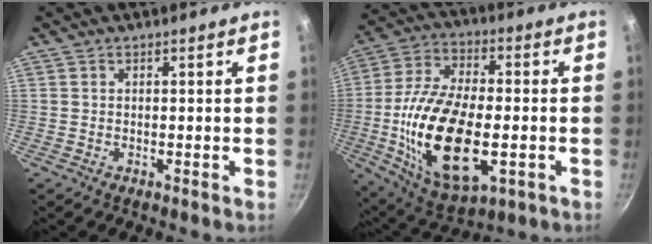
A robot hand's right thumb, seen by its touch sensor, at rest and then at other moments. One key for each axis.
{"total": 23.0, "fx": -4.1, "fy": 11.5, "fz": 19.5, "tx": -0.368, "ty": 0.014, "tz": -0.067}